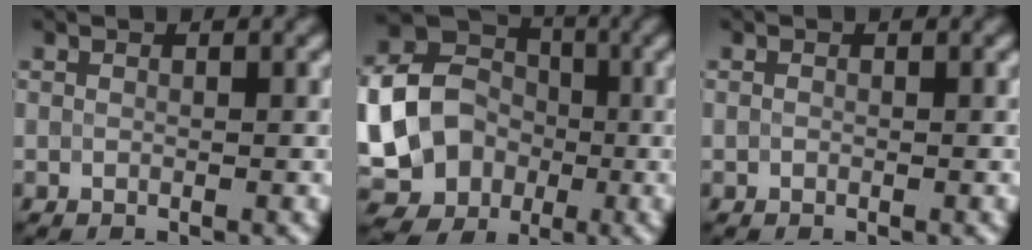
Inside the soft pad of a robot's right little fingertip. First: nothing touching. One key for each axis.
{"total": 17.0, "fx": -2.9, "fy": 15.6, "fz": 6.0, "tx": -0.151, "ty": -0.006, "tz": -0.071}
{"total": 0.0}